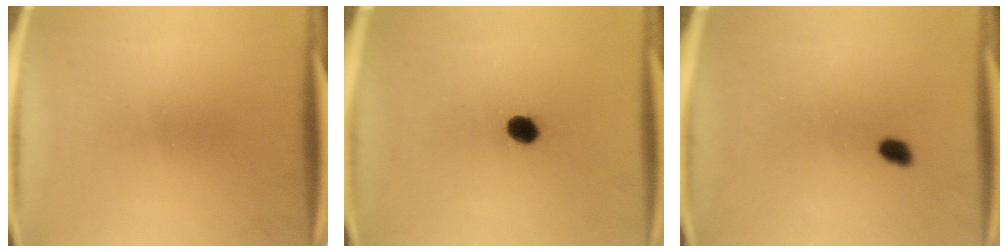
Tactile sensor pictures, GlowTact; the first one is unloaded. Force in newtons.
{"total": 3.2}
{"total": 1.4}